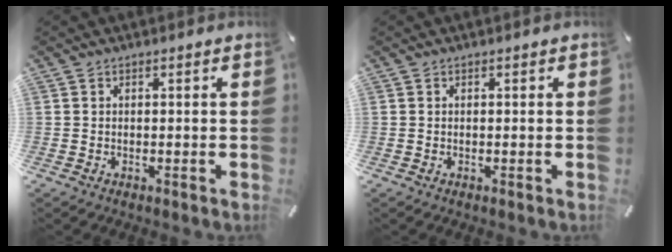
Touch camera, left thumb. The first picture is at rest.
{"total": 0.0}